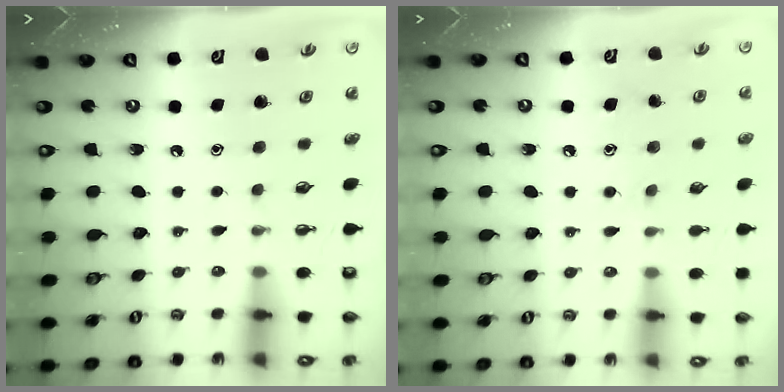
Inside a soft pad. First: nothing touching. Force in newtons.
{"total": 6.6, "press": 6.6, "slide": 0.1}